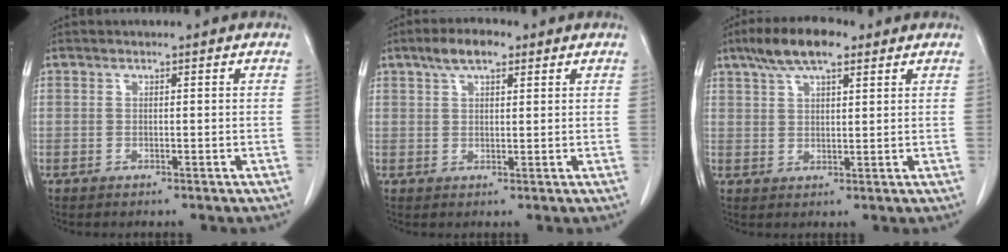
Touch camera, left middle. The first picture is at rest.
{"total": 4.8, "force": [3.0, 1.8, 3.3], "torque": [-0.065, 0.014, 0.055]}
{"total": 8.0, "force": [5.3, 2.2, 5.5], "torque": [-0.108, 0.018, 0.094]}